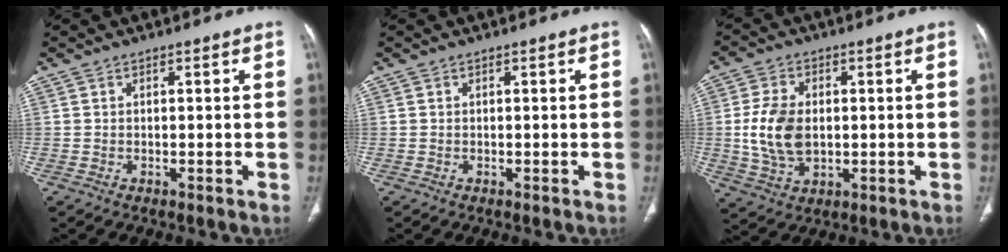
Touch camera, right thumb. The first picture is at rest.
{"total": 0.0}
{"total": 10.0, "force": [0.1, 6.6, 7.6], "torque": [-0.147, 0.000, 0.009]}